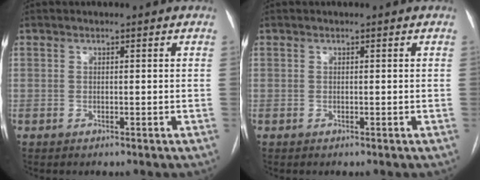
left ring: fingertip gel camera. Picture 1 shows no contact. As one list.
[{"total": 0.0}]